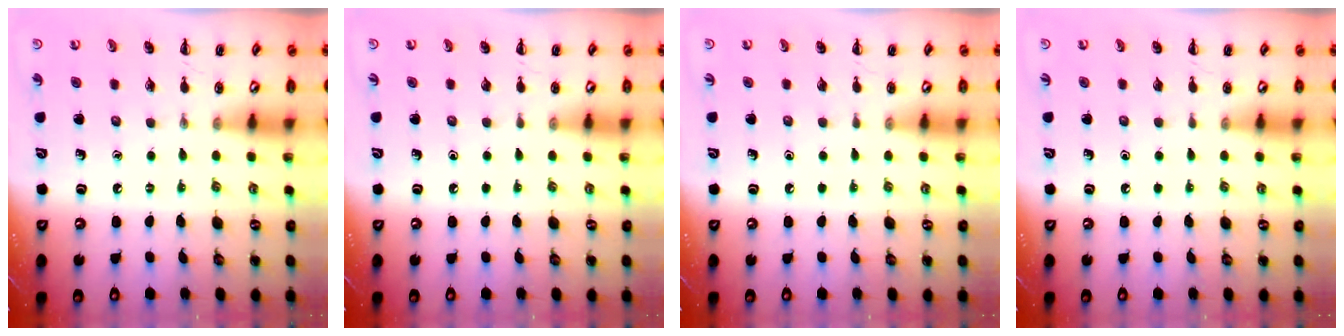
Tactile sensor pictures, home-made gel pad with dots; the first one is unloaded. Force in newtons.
{"total": 0.0}
{"total": 0.0}
{"total": 0.0}